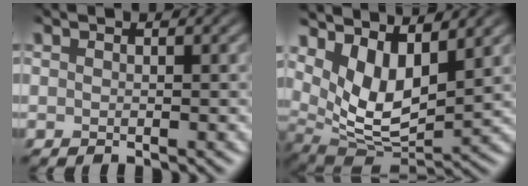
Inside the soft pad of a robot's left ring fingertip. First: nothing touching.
{"total": 6.4, "force": [2.6, 3.0, 5.0], "torque": [-0.096, -0.019, 0.047]}